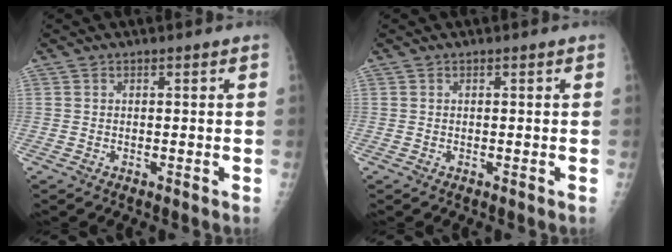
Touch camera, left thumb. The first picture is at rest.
{"total": 0.0}